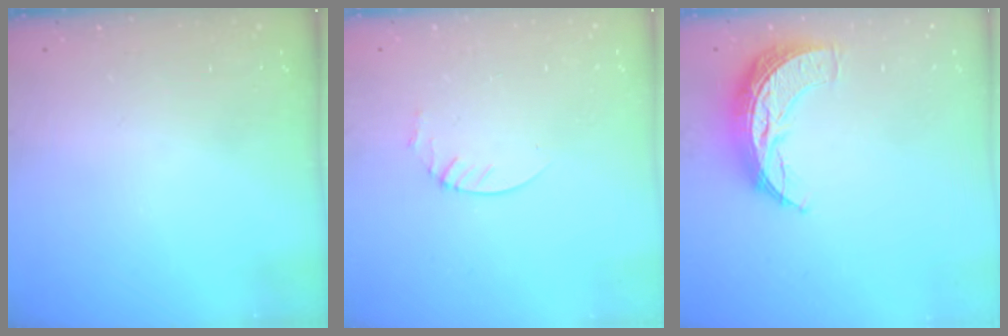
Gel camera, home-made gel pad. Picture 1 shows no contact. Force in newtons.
{"total": 2.1, "press": 2.1, "slide": 0.2}
{"total": 10.9, "press": 10.9, "slide": 0.4}